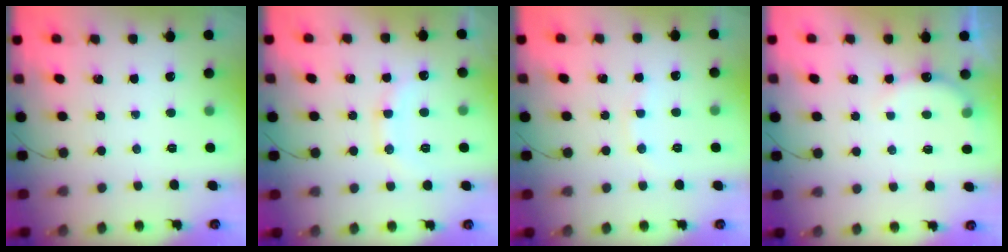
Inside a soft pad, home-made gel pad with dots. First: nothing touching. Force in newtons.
{"total": 11.5, "press": 11.5, "slide": 1.1}
{"total": 5.5, "press": 5.3, "slide": 1.5}
{"total": 6.2, "press": 6.1, "slide": 1.2}